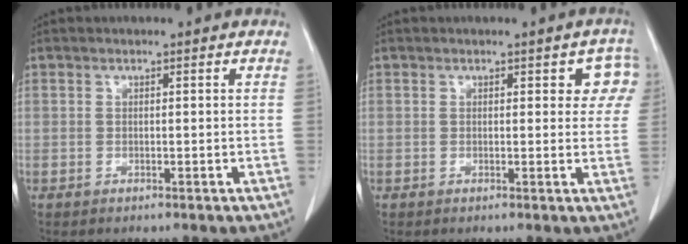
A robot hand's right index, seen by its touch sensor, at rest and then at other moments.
{"total": 4.2, "force": [1.7, 2.1, 3.2], "torque": [-0.012, 0.006, 0.011]}